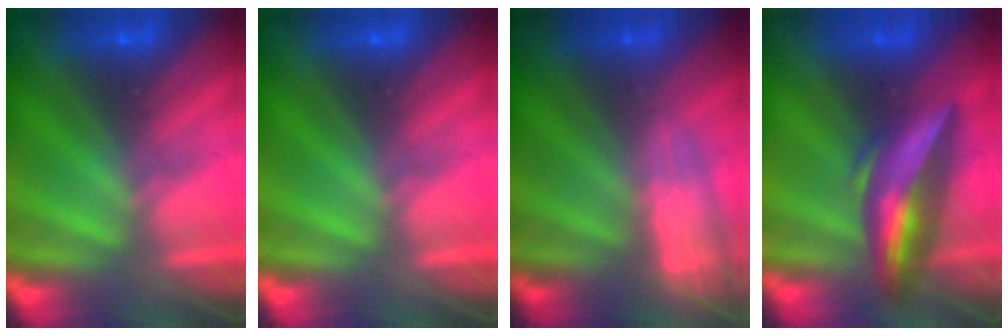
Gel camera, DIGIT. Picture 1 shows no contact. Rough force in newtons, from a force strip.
{"total": 0.0}
{"total": 2.6}
{"total": 6.3}